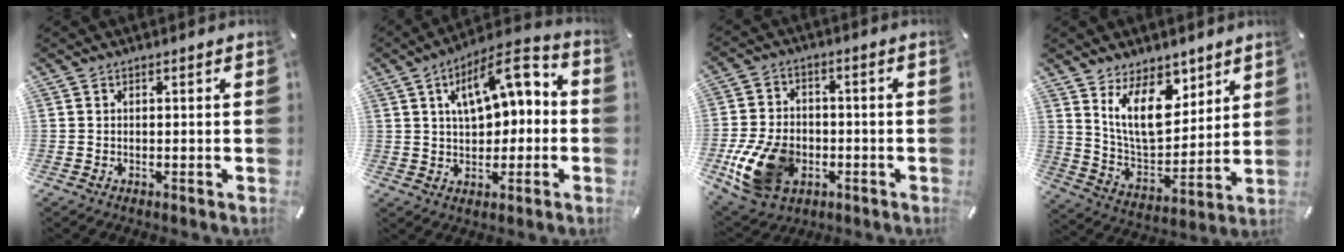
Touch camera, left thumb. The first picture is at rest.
{"total": 12.6, "force": [3.8, 7.4, 9.4], "torque": [-0.138, -0.011, 0.064]}
{"total": 14.4, "force": [-4.3, 10.4, 9.1], "torque": [-0.188, 0.019, -0.073]}
{"total": 15.2, "force": [9.0, 8.5, 8.8], "torque": [-0.174, -0.054, 0.165]}